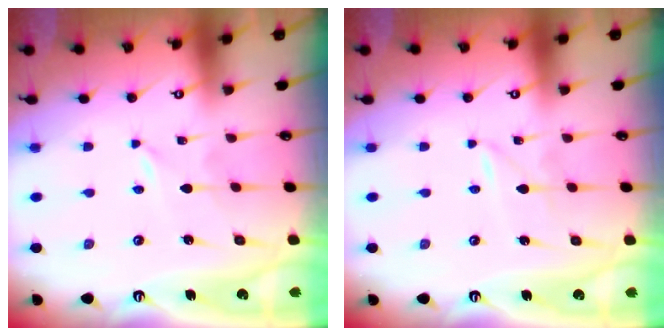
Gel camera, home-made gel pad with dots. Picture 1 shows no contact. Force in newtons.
{"total": 1.1, "press": 1.1, "slide": 0.1}